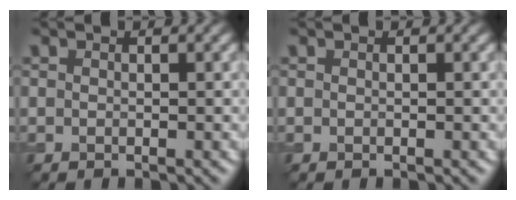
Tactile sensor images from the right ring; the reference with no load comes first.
{"total": 0.0}